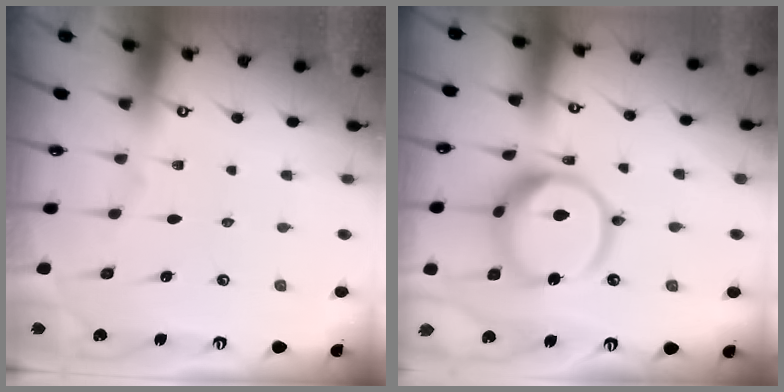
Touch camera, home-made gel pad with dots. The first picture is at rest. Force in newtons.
{"total": 15.4, "press": 15.3, "slide": 1.7}